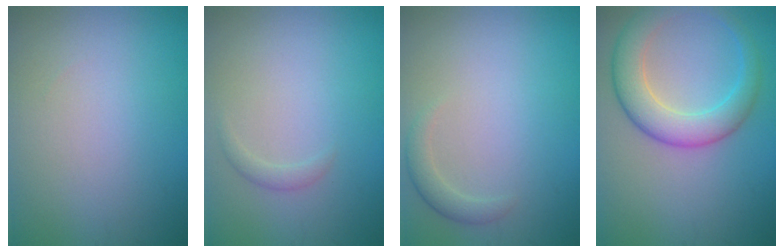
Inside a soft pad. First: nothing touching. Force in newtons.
{"total": 0.9, "press": 0.9, "slide": 0.1}
{"total": 1.6, "press": 1.6, "slide": 0.1}
{"total": 5.4, "press": 5.4, "slide": 0.2}